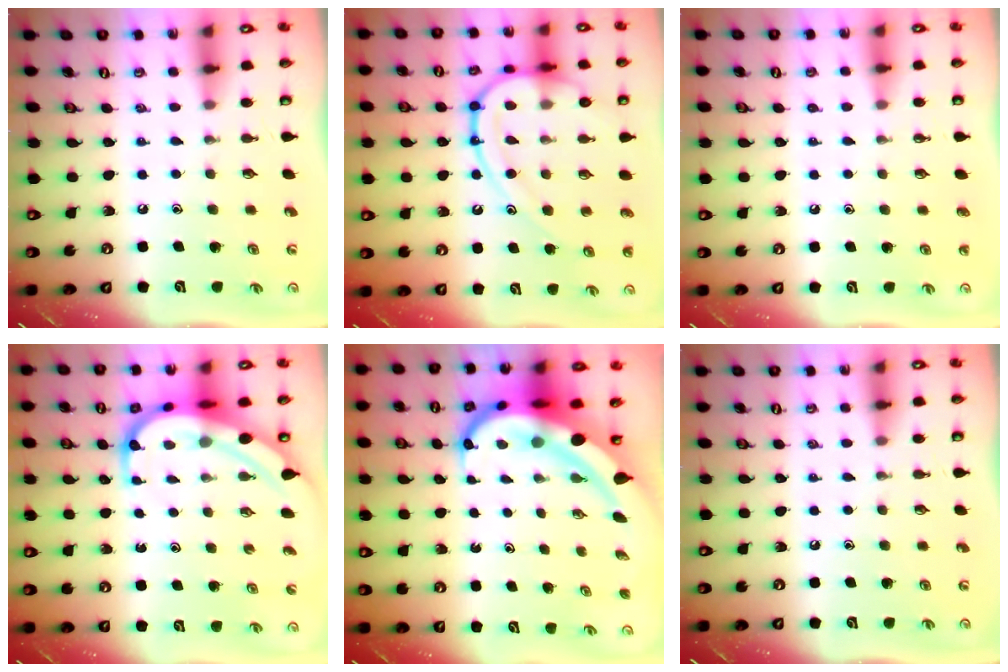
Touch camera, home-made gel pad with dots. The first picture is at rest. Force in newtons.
{"total": 16.7, "press": 16.6, "slide": 1.7}
{"total": 0.9, "press": 0.9, "slide": 0.0}
{"total": 9.0, "press": 9.0, "slide": 1.0}
{"total": 12.8, "press": 12.7, "slide": 2.2}
{"total": 0.0}